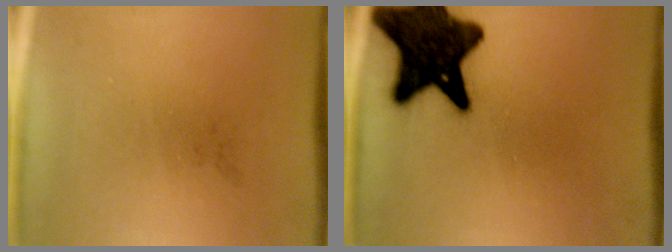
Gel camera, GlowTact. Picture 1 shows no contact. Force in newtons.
{"total": 15.3}